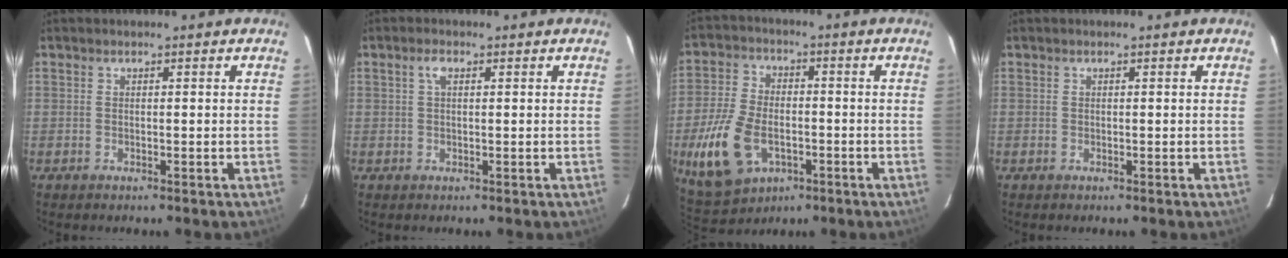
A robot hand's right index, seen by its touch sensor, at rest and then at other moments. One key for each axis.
{"total": 1.7, "fx": 0.6, "fy": 0.7, "fz": 1.4, "tx": -0.030, "ty": 0.007, "tz": 0.010}
{"total": 14.5, "fx": -4.8, "fy": 9.1, "fz": 10.2, "tx": -0.235, "ty": -0.009, "tz": -0.076}
{"total": 0.0}